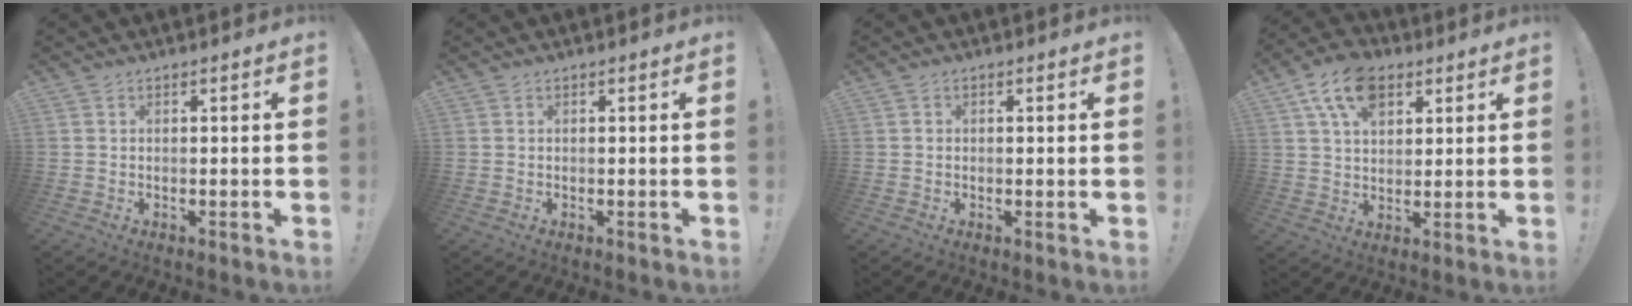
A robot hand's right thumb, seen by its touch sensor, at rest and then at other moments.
{"total": 0.0}
{"total": 0.9, "force": [-0.4, 0.5, 0.6], "torque": [-0.010, 0.004, -0.007]}
{"total": 12.1, "force": [6.1, 7.6, 7.2], "torque": [-0.123, -0.011, 0.115]}